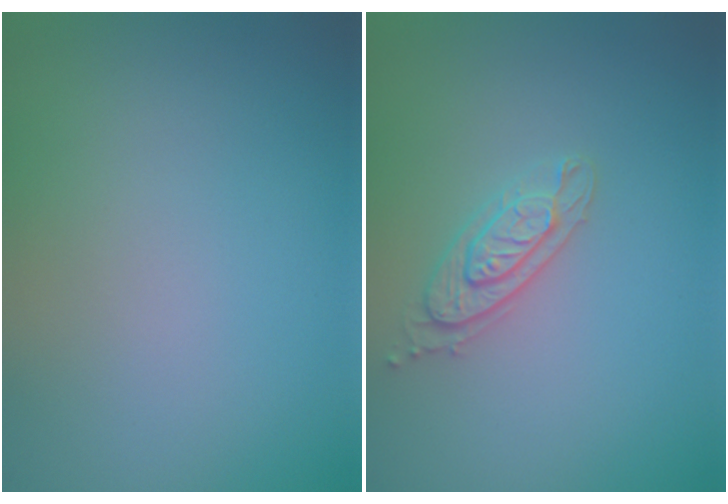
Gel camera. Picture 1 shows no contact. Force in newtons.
{"total": 2.3, "press": 2.2, "slide": 0.5}